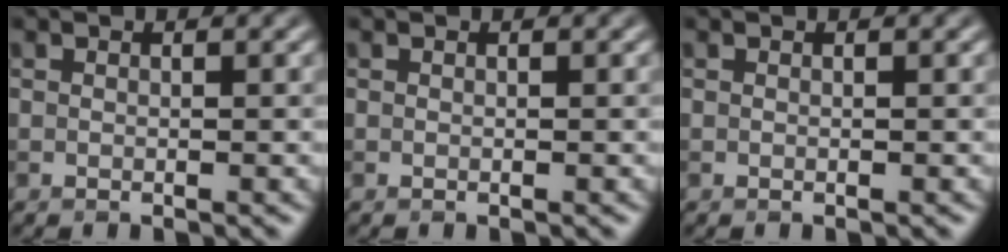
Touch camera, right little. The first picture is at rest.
{"total": 0.0}
{"total": 0.0}